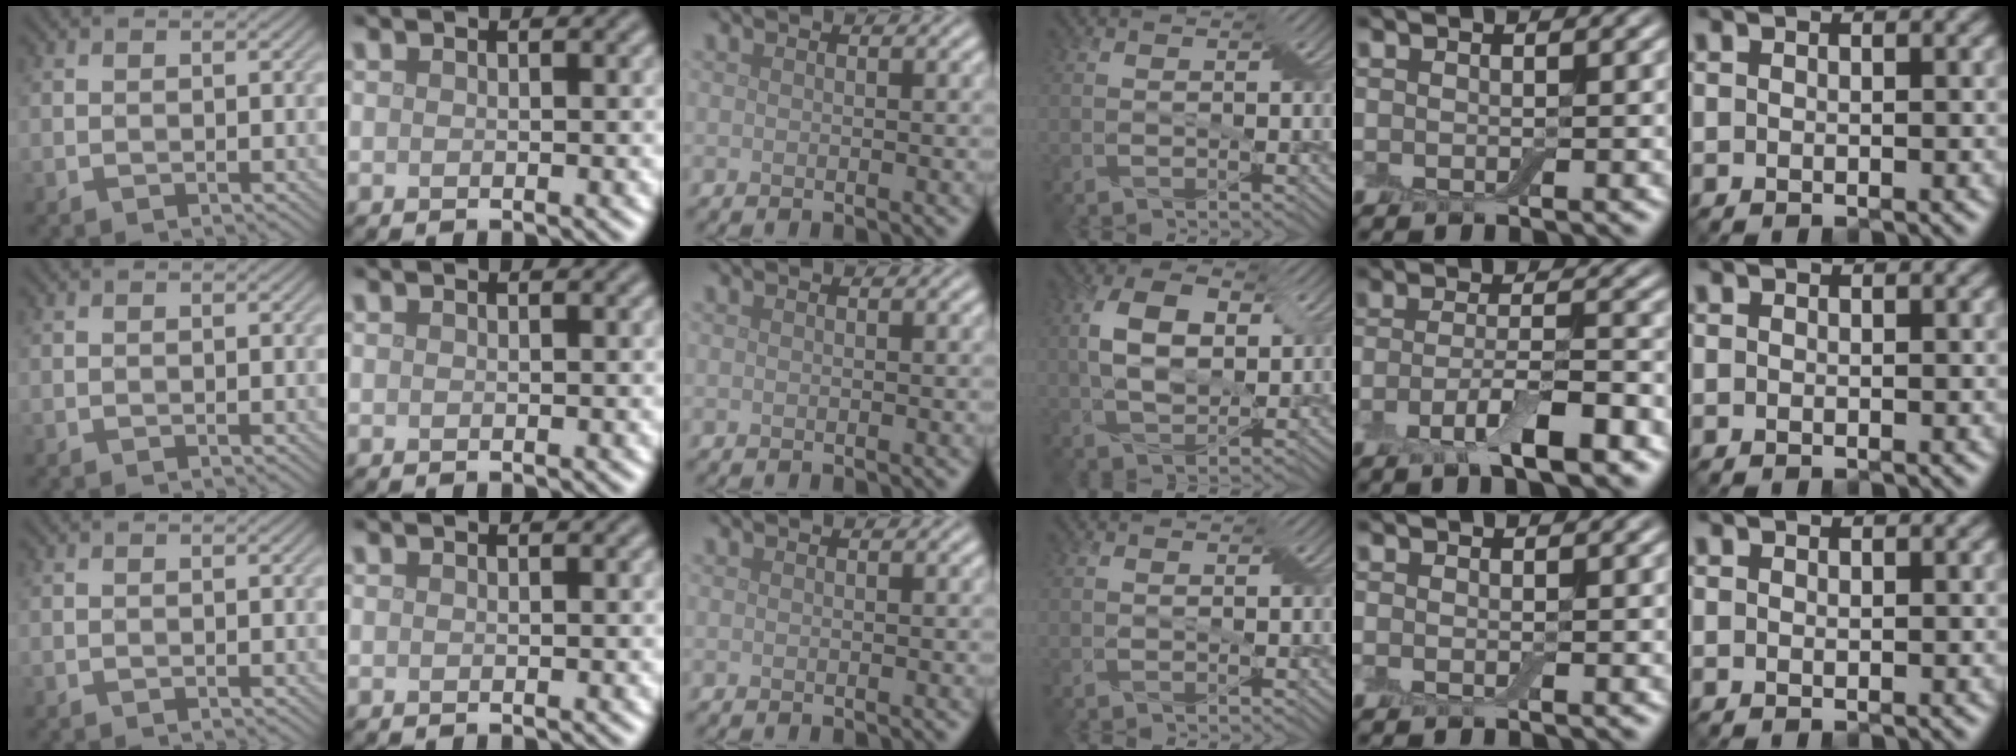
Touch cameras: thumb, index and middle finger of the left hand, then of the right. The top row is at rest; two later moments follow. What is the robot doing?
{"motion": "wipe", "object": "dish"}